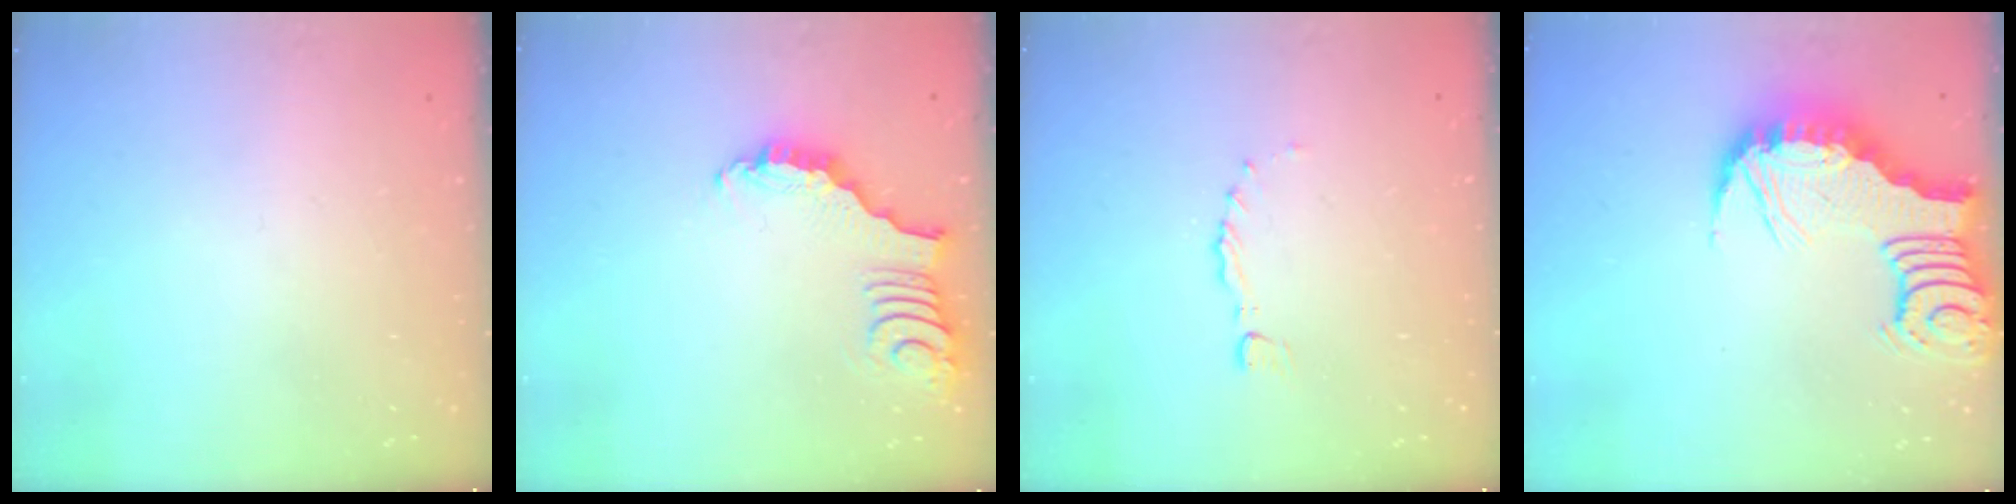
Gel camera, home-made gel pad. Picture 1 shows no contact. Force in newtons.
{"total": 3.0, "press": 3.0, "slide": 0.4}
{"total": 0.0}
{"total": 5.6, "press": 5.5, "slide": 0.7}